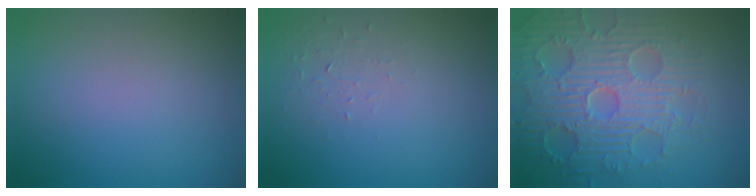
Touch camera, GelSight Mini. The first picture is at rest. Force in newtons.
{"total": 1.0, "press": 0.4, "slide": 0.9}
{"total": 8.0, "press": 6.4, "slide": 4.8}